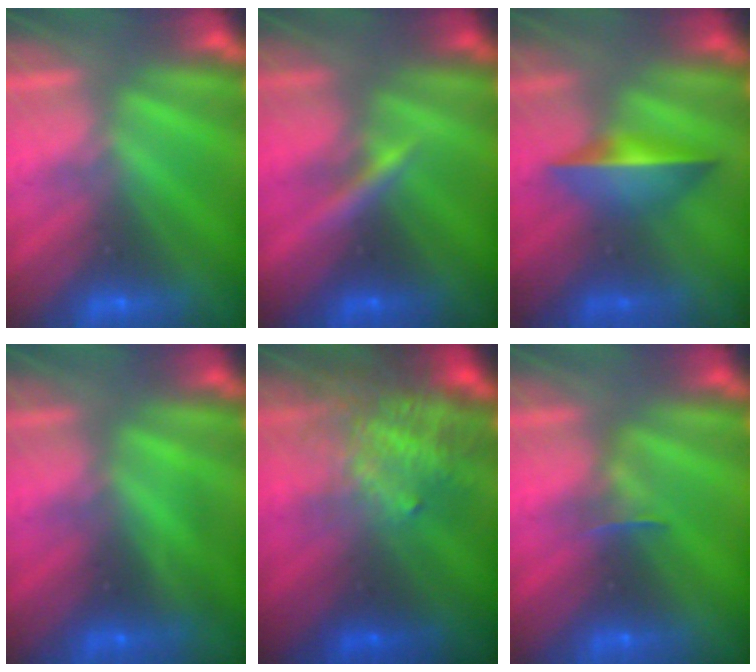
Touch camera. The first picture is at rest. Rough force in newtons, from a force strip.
{"total": 2.9}
{"total": 1.5}
{"total": 1.7}
{"total": 7.3}
{"total": 2.4}